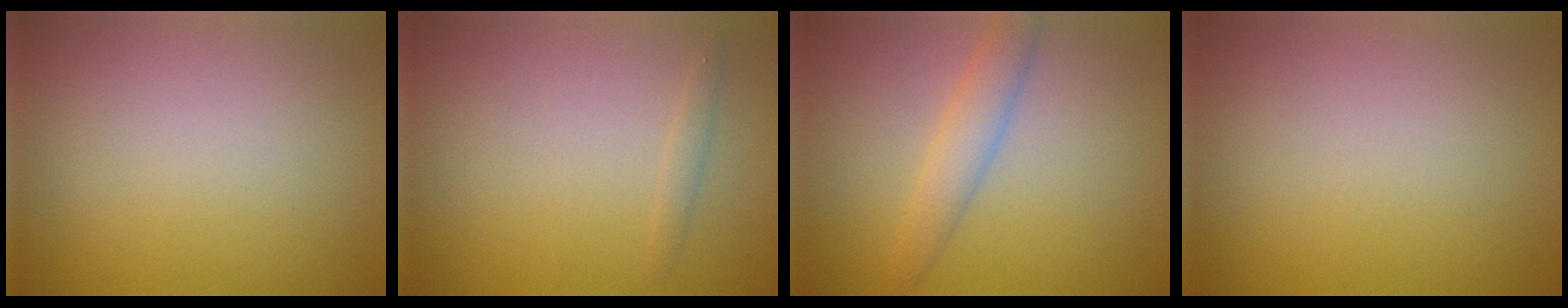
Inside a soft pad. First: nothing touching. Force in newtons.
{"total": 0.8, "press": 0.8, "slide": 0.1}
{"total": 2.7, "press": 2.7, "slide": 0.1}
{"total": 0.0}